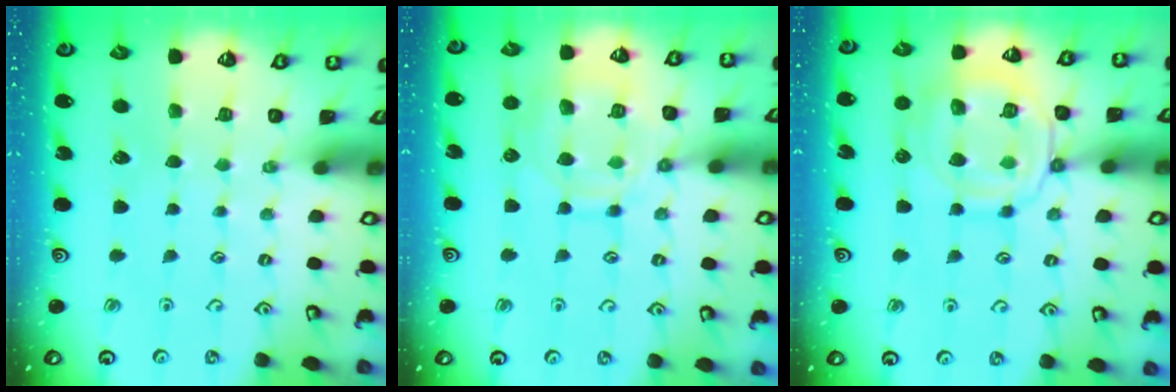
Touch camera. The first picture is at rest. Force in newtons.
{"total": 12.7, "press": 12.6, "slide": 1.2}
{"total": 13.9, "press": 13.8, "slide": 1.5}